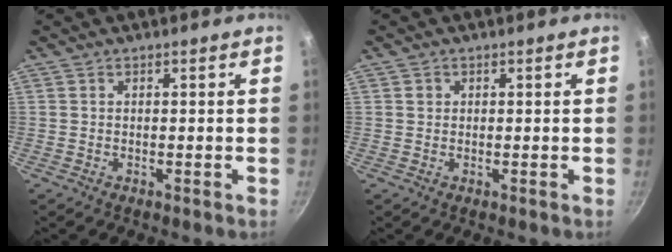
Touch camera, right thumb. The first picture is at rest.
{"total": 1.0, "force": [0.3, 0.9, 0.3], "torque": [0.000, 0.002, 0.003]}